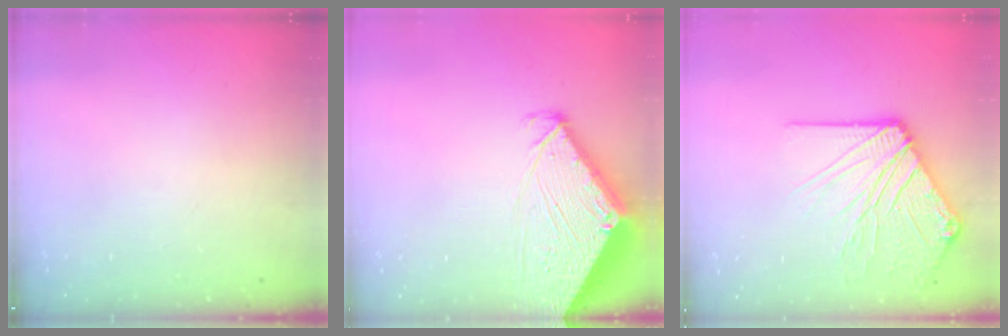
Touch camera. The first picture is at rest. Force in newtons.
{"total": 4.2, "press": 4.2, "slide": 0.4}
{"total": 13.7, "press": 13.6, "slide": 2.1}